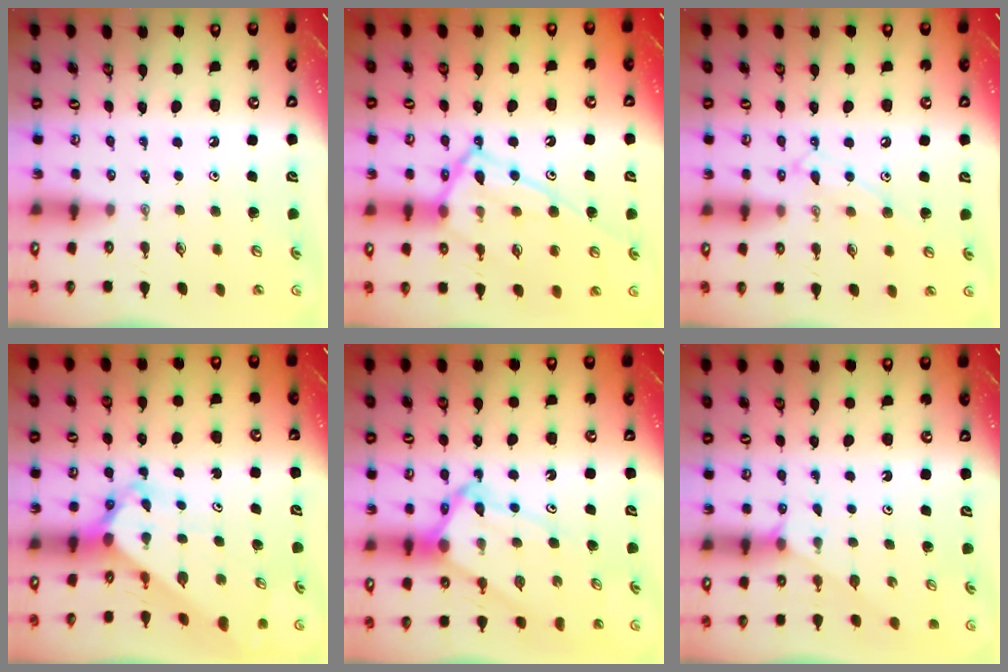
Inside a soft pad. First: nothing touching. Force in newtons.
{"total": 18.2, "press": 18.1, "slide": 1.7}
{"total": 10.1, "press": 10.1, "slide": 0.8}
{"total": 3.5, "press": 3.5, "slide": 0.2}
{"total": 9.5, "press": 9.5, "slide": 0.8}
{"total": 2.2, "press": 2.2, "slide": 0.4}